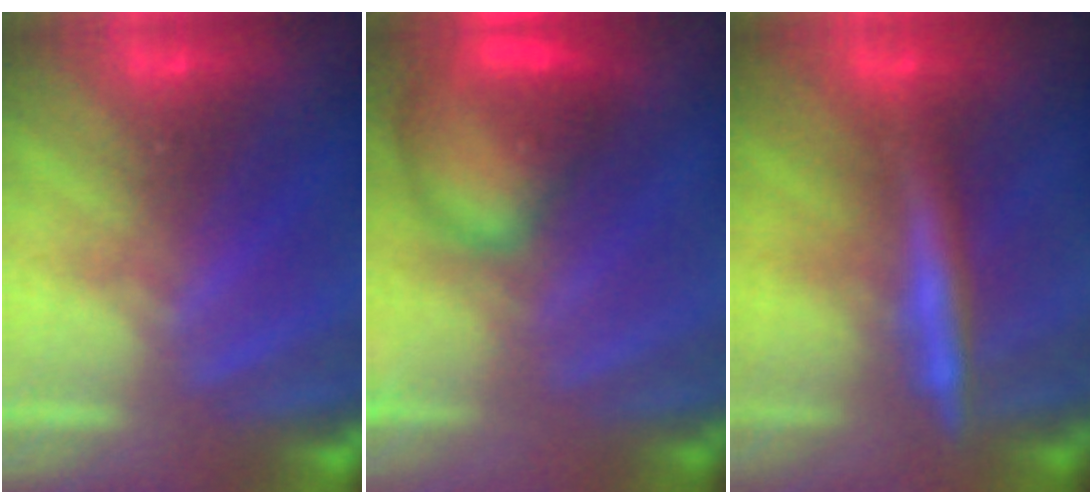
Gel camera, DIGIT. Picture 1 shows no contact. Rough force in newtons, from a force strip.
{"total": 7.3}
{"total": 2.9}